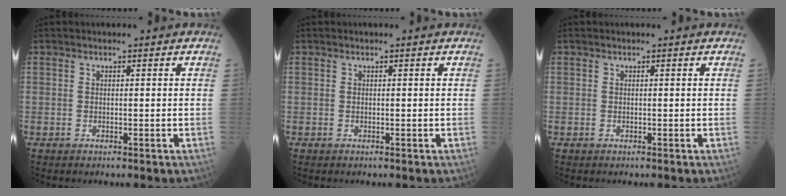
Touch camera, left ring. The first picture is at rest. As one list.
[{"total": 0.0}, {"total": 0.0}]